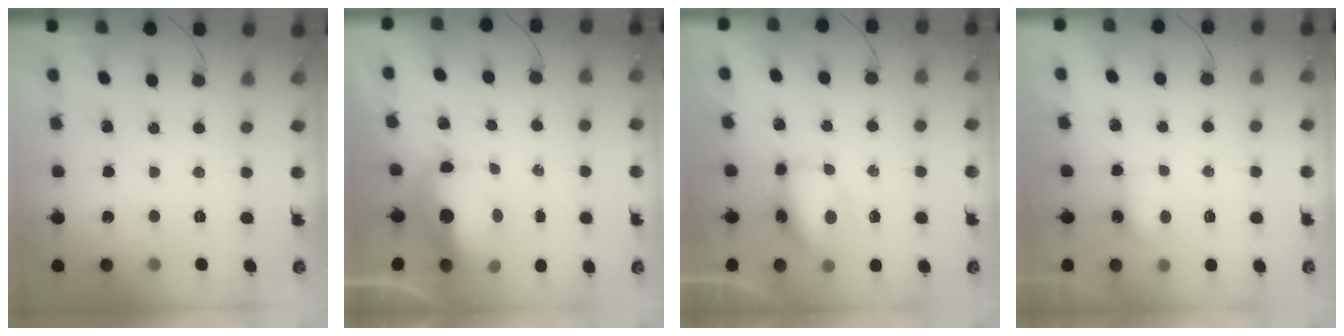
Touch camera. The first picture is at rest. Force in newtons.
{"total": 12.2, "press": 12.0, "slide": 2.6}
{"total": 11.1, "press": 8.6, "slide": 7.1}
{"total": 4.2, "press": 4.0, "slide": 1.1}